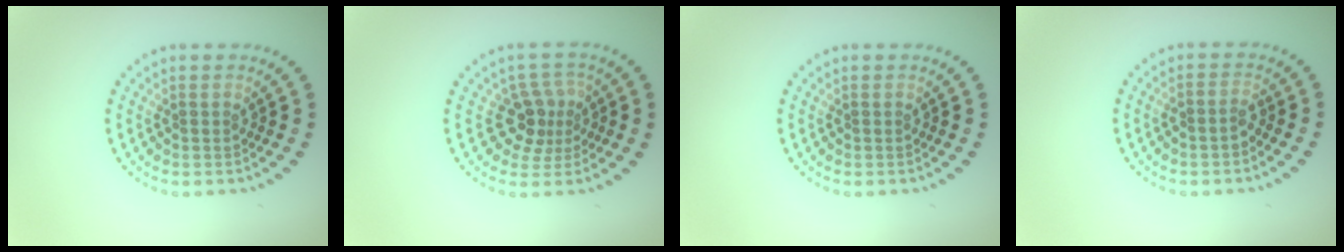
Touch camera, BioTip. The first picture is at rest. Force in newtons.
{"total": 3.1, "press": 2.7, "slide": 1.6}
{"total": 0.0}
{"total": 1.2, "press": 1.1, "slide": 0.6}